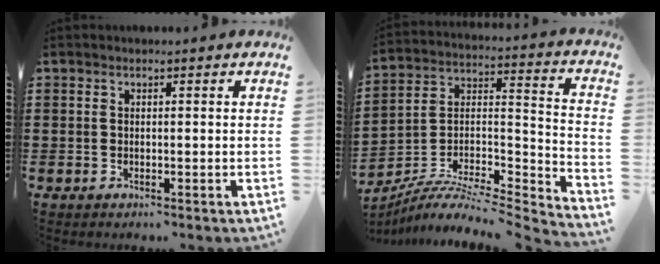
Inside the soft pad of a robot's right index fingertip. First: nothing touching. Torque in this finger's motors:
{"motor_torque": [0.15, 1.04, -0.77, -0.16]}